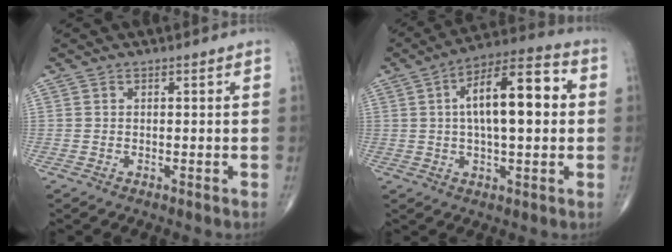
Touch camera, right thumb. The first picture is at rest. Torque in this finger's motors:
{"motor_torque": [1.14, 3.87, 1.28, 0.43, 0.17]}